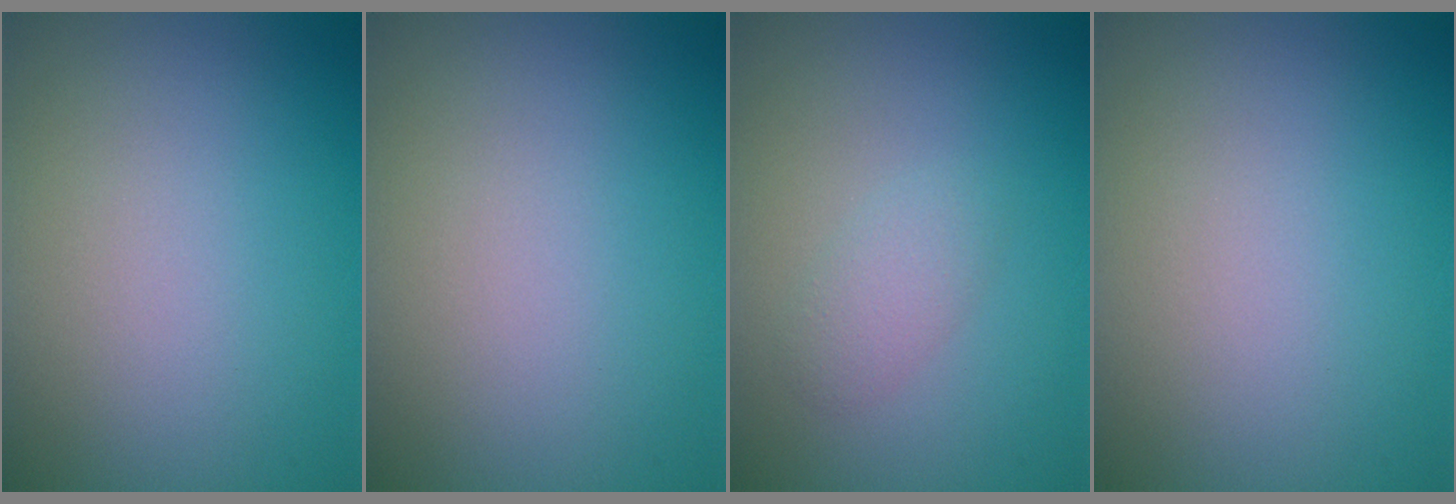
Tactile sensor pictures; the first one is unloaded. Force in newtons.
{"total": 0.0}
{"total": 1.5, "press": 1.5, "slide": 0.0}
{"total": 0.0}